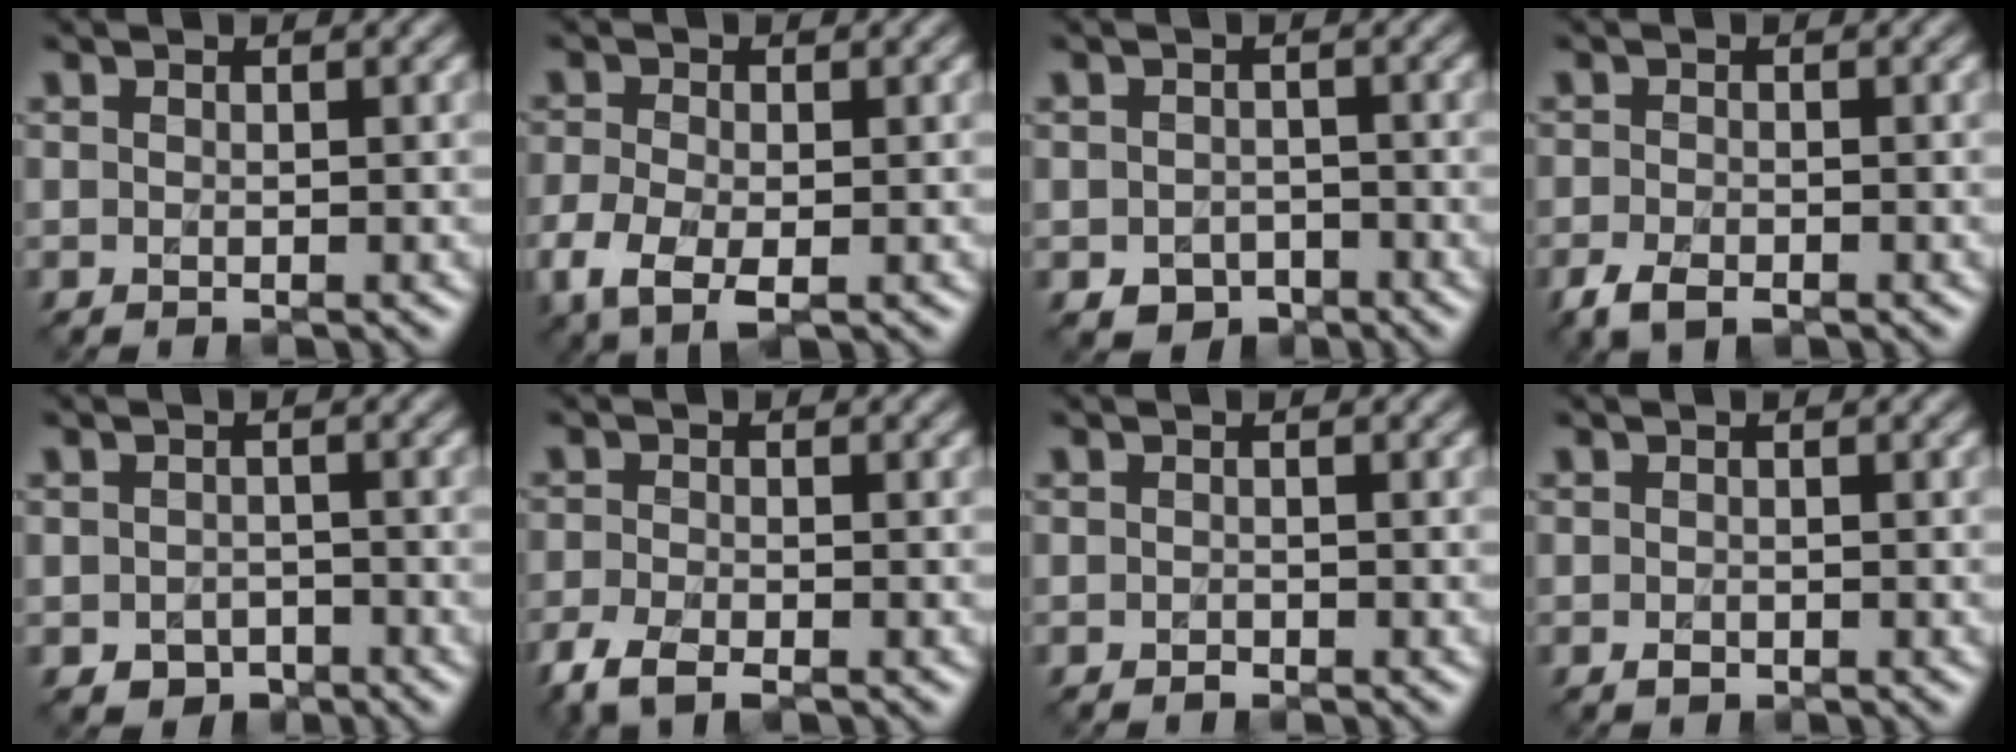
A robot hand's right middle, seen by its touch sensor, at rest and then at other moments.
{"total": 4.4, "force": [-2.3, 2.2, 3.0], "torque": [-0.075, -0.013, -0.043]}
{"total": 3.1, "force": [-1.9, 2.1, 1.3], "torque": [-0.022, -0.013, -0.032]}
{"total": 3.3, "force": [-2.3, 1.5, 1.8], "torque": [-0.039, -0.010, -0.042]}
{"total": 2.5, "force": [-1.6, 1.7, 1.0], "torque": [-0.017, -0.011, -0.024]}
{"total": 4.5, "force": [-3.4, 1.8, 2.4], "torque": [-0.057, -0.018, -0.069]}
{"total": 0.5, "force": [-0.5, 0.1, 0.1], "torque": [-0.004, -0.004, -0.009]}
{"total": 0.8, "force": [-0.5, 0.5, 0.3], "torque": [-0.008, -0.004, -0.008]}